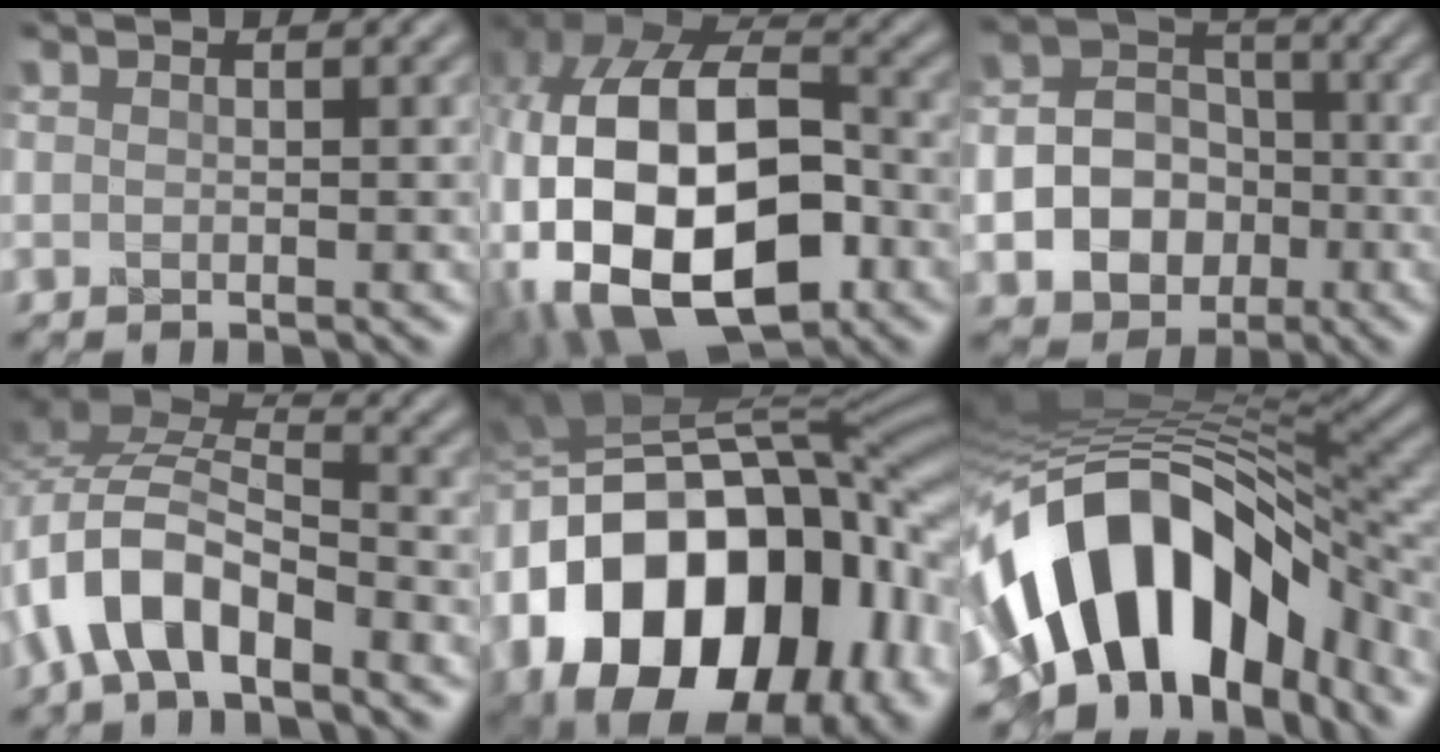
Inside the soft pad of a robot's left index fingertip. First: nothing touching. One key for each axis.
{"total": 18.3, "fx": -4.1, "fy": 12.2, "fz": 13.1, "tx": -0.250, "ty": -0.017, "tz": -0.050}
{"total": 7.4, "fx": -1.9, "fy": 6.1, "fz": 3.7, "tx": -0.054, "ty": -0.011, "tz": -0.043}
{"total": 7.4, "fx": -4.2, "fy": 3.3, "fz": 5.1, "tx": -0.088, "ty": 0.009, "tz": -0.087}
{"total": 19.8, "fx": -4.2, "fy": 13.7, "fz": 13.7, "tx": -0.263, "ty": -0.016, "tz": -0.054}
{"total": 14.2, "fx": -5.4, "fy": 8.2, "fz": 10.3, "tx": -0.167, "ty": 0.014, "tz": -0.092}